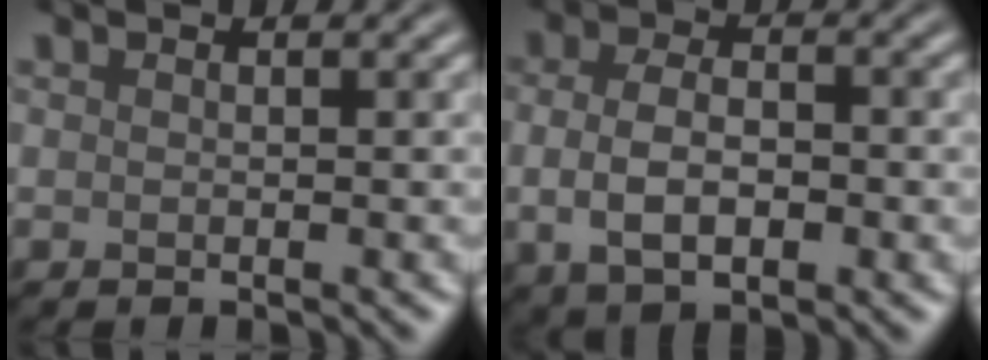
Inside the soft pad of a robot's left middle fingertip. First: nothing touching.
{"total": 4.8, "force": [-0.6, 2.5, 4.1], "torque": [-0.079, -0.006, -0.011]}